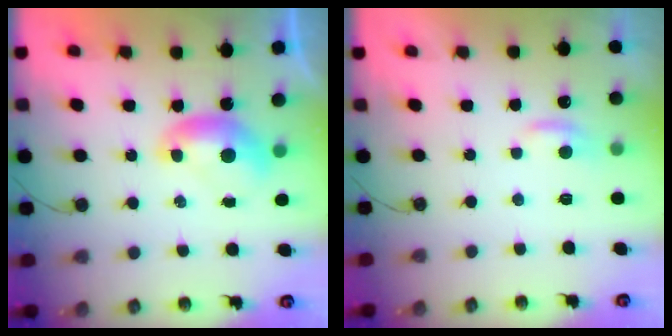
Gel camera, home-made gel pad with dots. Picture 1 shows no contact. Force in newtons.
{"total": 0.6, "press": 0.1, "slide": 0.6}